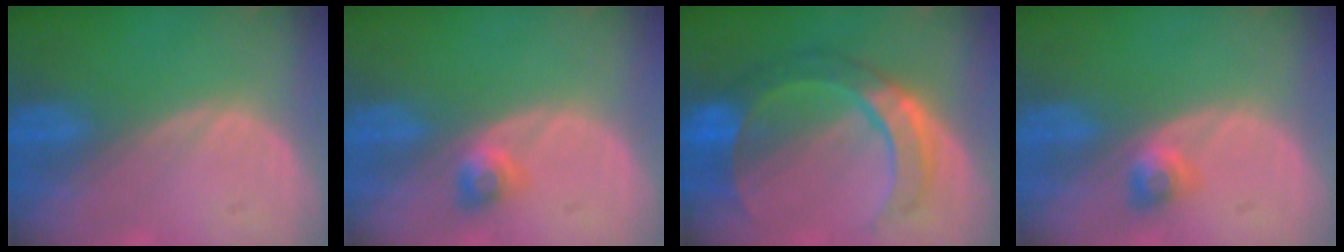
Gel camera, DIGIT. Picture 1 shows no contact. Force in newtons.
{"total": 2.4, "press": 2.1, "slide": 1.2}
{"total": 8.3, "press": 8.3, "slide": 0.5}
{"total": 2.4, "press": 2.1, "slide": 1.2}